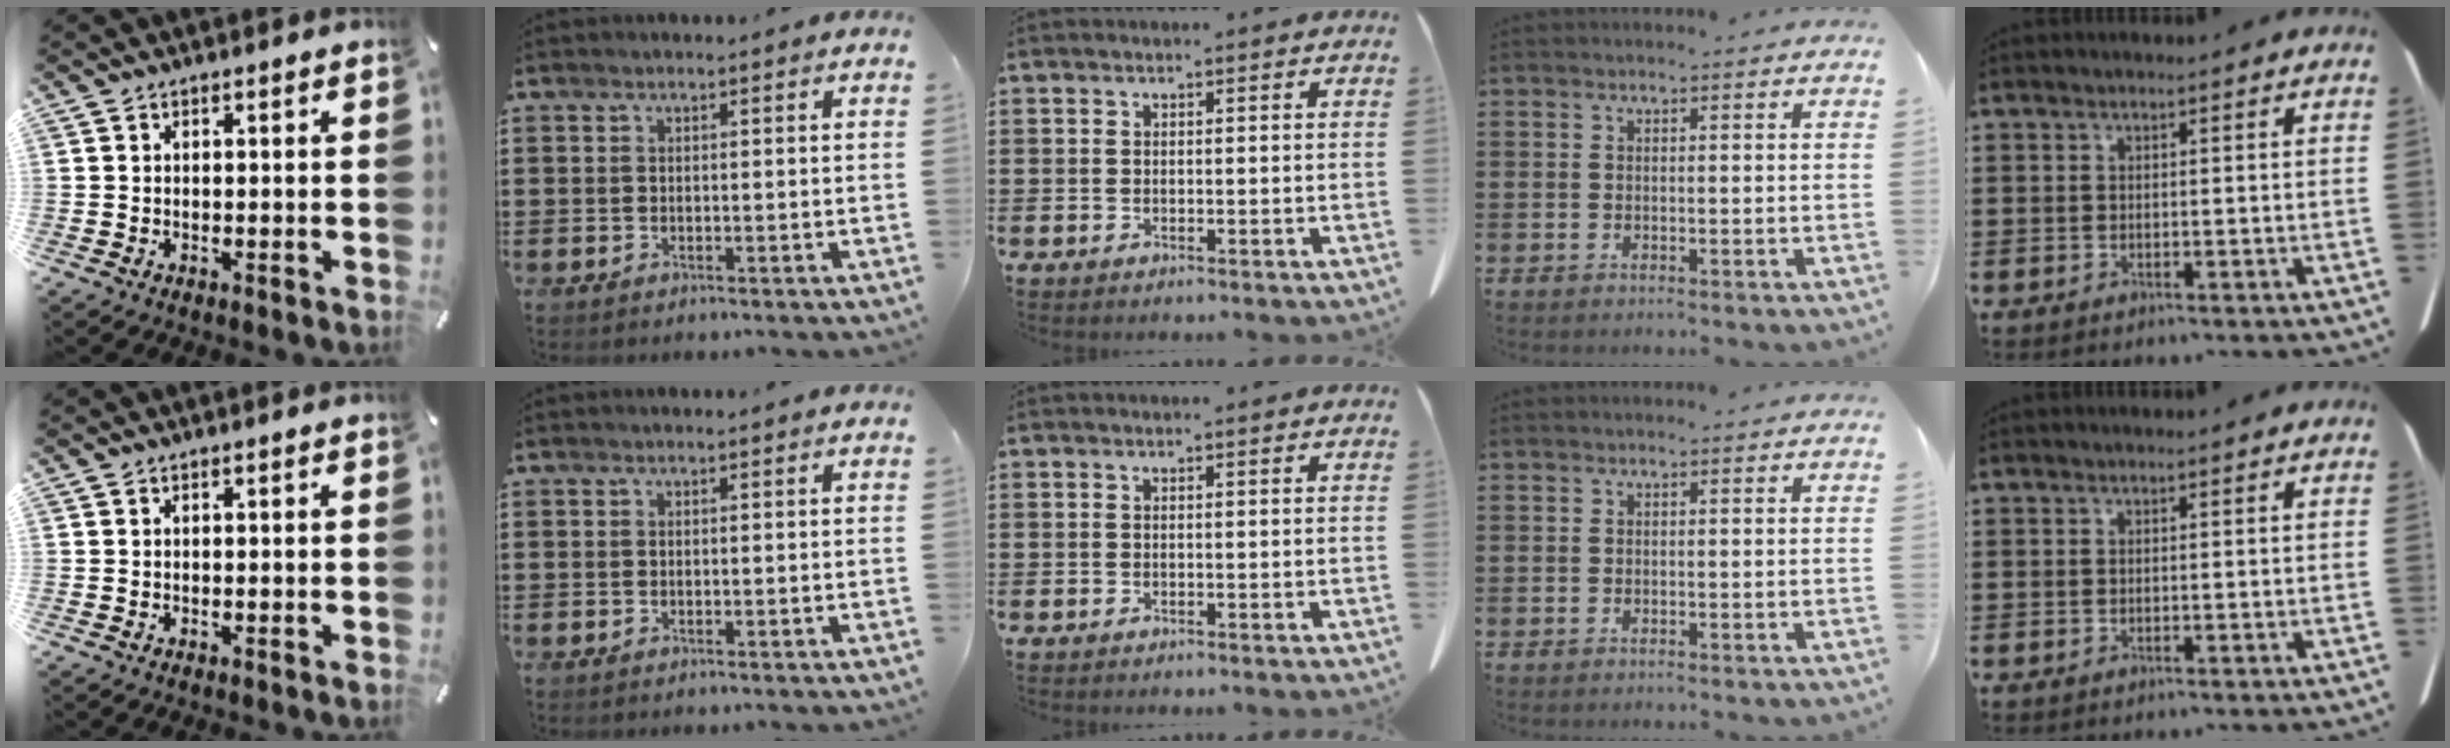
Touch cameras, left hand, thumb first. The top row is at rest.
{}